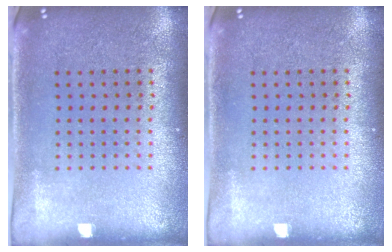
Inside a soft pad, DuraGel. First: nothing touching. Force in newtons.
{"total": 0.0}